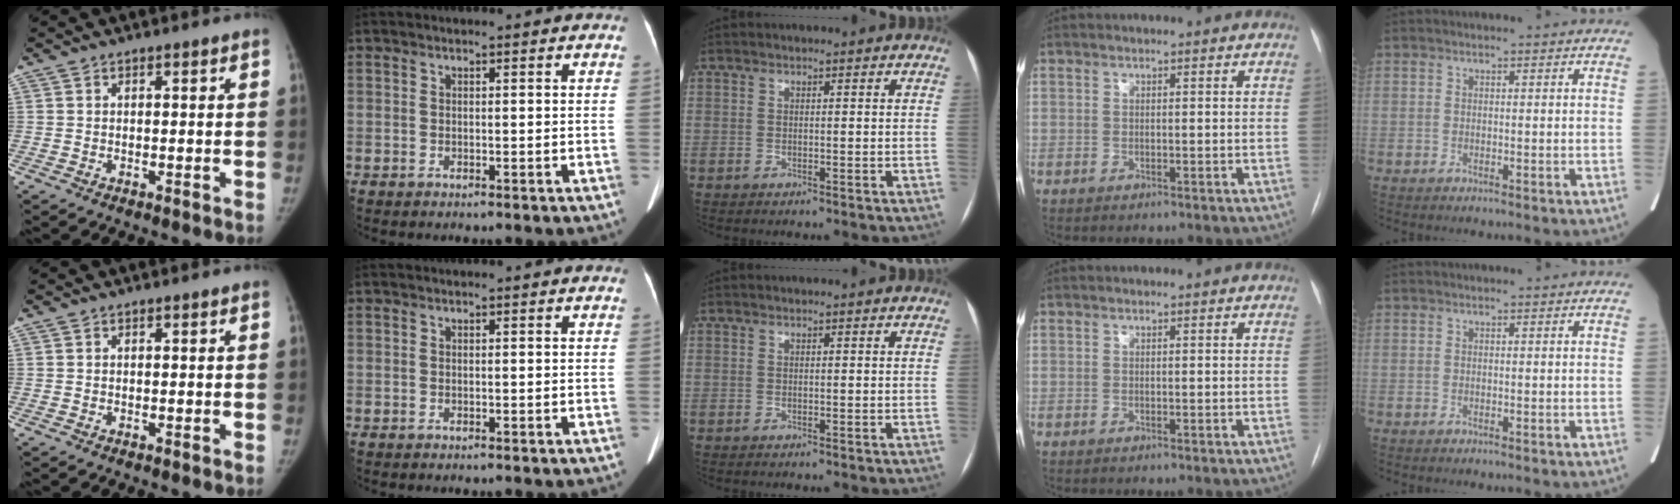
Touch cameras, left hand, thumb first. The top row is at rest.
{}